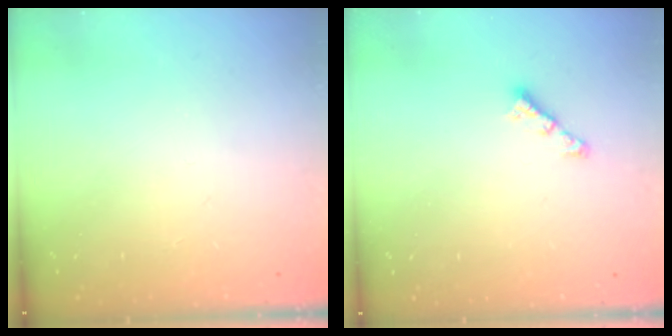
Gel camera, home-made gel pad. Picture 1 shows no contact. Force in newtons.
{"total": 3.4, "press": 3.3, "slide": 0.6}